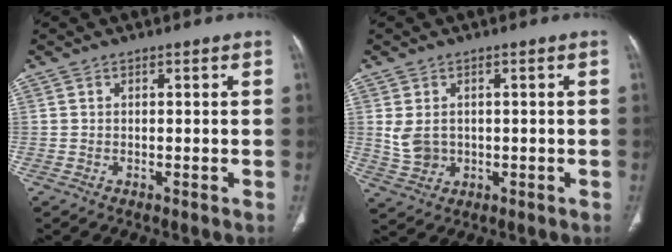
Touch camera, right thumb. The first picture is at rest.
{"total": 4.5, "force": [0.5, 3.6, 2.7], "torque": [-0.047, -0.002, 0.023]}